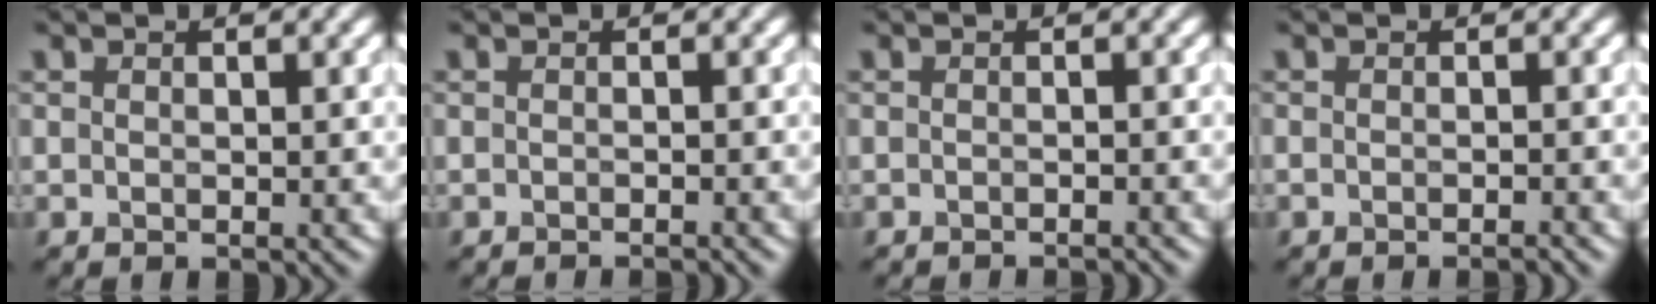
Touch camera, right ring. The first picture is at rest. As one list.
[{"total": 1.4, "force": [-1.2, 0.2, 0.7], "torque": [0.001, -0.003, -0.021]}, {"total": 1.9, "force": [-1.8, 0.2, 0.6], "torque": [0.004, -0.003, -0.026]}, {"total": 1.2, "force": [-1.0, 0.2, 0.7], "torque": [-0.006, -0.004, -0.021]}]